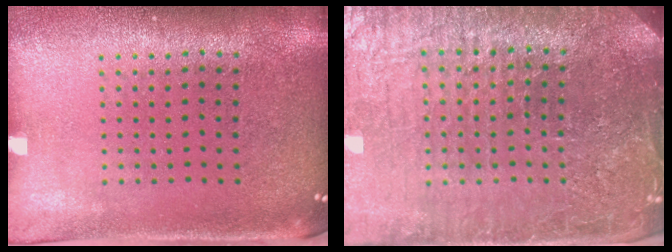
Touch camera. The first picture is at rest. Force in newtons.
{"total": 5.5, "press": 5.0, "slide": 2.4}